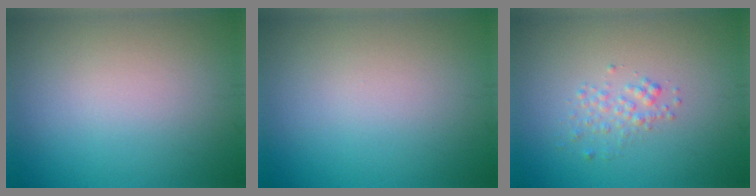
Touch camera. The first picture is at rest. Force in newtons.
{"total": 0.0}
{"total": 1.5, "press": 1.5, "slide": 0.1}